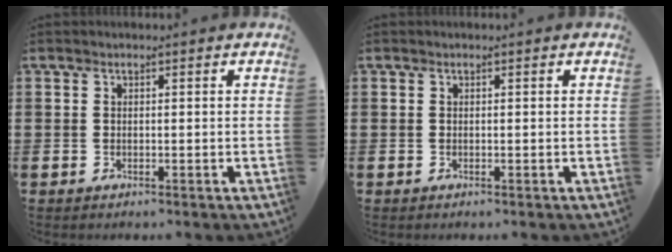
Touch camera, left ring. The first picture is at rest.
{"total": 0.0}